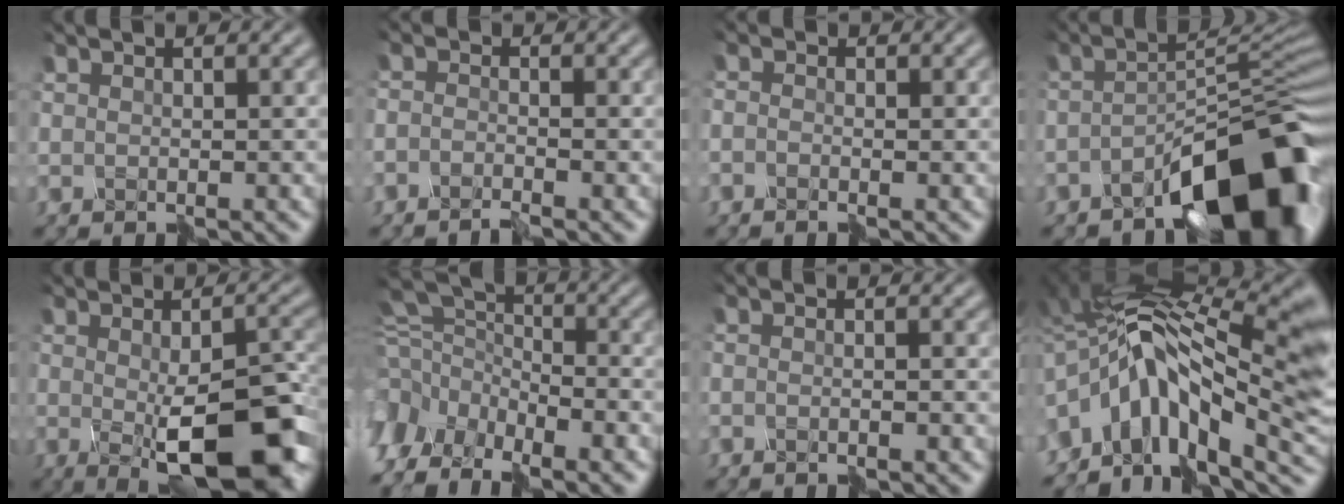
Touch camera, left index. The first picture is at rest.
{"total": 2.4, "force": [-2.1, -0.7, -0.9], "torque": [0.009, 0.000, -0.040]}
{"total": 1.6, "force": [-1.4, -0.1, -0.6], "torque": [0.011, 0.000, -0.021]}
{"total": 10.3, "force": [-6.7, 3.0, 7.3], "torque": [-0.094, 0.004, -0.109]}
{"total": 10.8, "force": [-3.8, 4.2, 9.3], "torque": [-0.140, -0.027, -0.046]}
{"total": 6.6, "force": [-5.3, 2.6, 2.8], "torque": [-0.068, -0.004, -0.097]}
{"total": 1.7, "force": [-1.6, -0.6, 0.1], "torque": [0.002, -0.004, -0.019]}
{"total": 11.0, "force": [-2.6, 5.2, 9.3], "torque": [-0.151, 0.016, -0.053]}